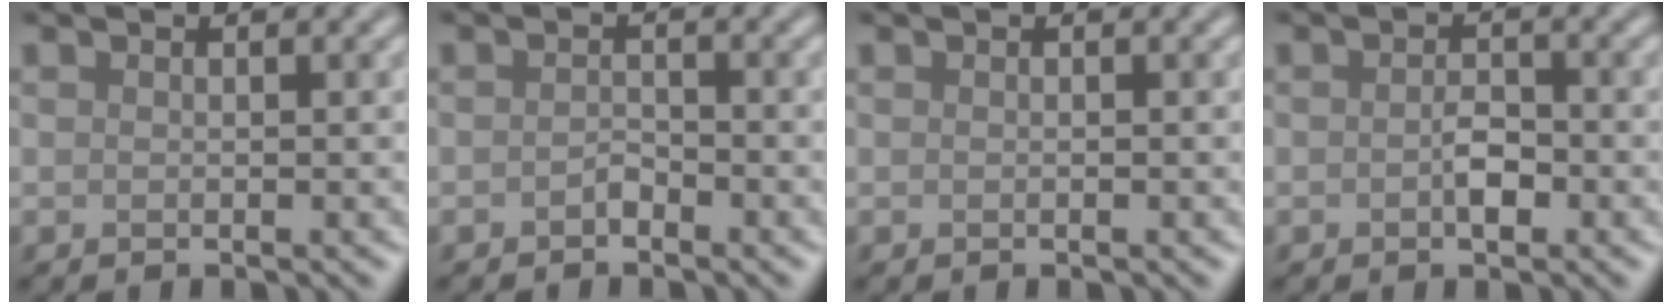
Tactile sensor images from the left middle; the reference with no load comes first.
{"total": 1.0, "force": [-0.7, 0.5, 0.5], "torque": [-0.011, 0.002, -0.013]}
{"total": 0.0}
{"total": 1.9, "force": [-0.5, 1.0, 1.5], "torque": [-0.027, 0.002, -0.010]}